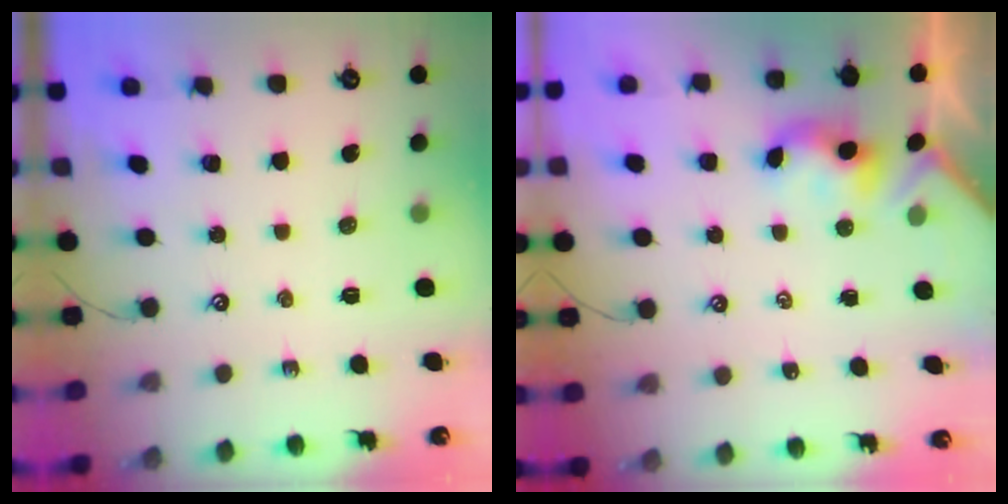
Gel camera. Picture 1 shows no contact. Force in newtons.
{"total": 2.1, "press": 2.1, "slide": 0.2}